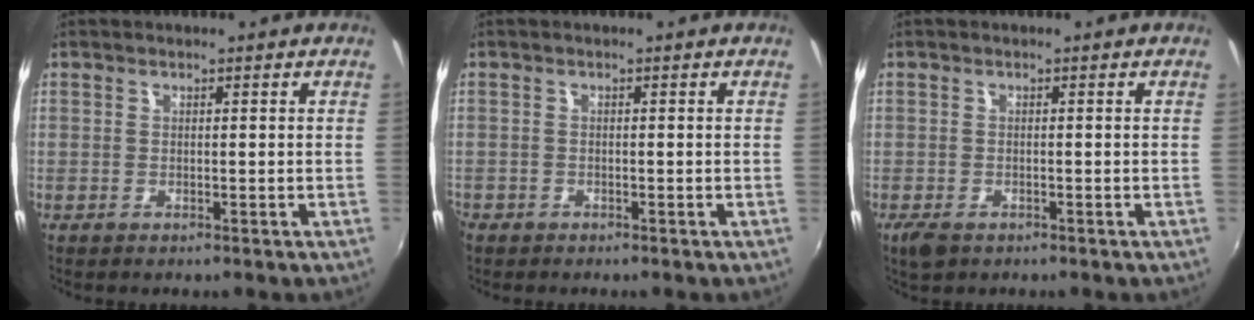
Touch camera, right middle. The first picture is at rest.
{"total": 1.6, "force": [-1.3, 1.0, 0.2], "torque": [-0.012, -0.003, -0.025]}
{"total": 3.1, "force": [-1.9, 1.6, 1.7], "torque": [-0.039, -0.011, -0.035]}